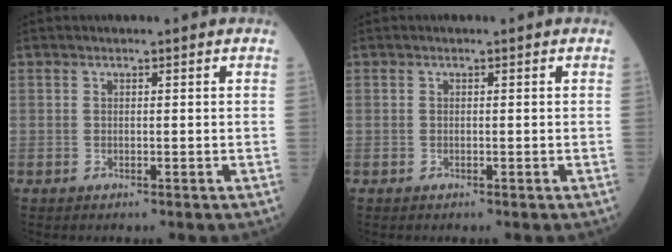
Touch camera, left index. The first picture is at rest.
{"total": 0.0}